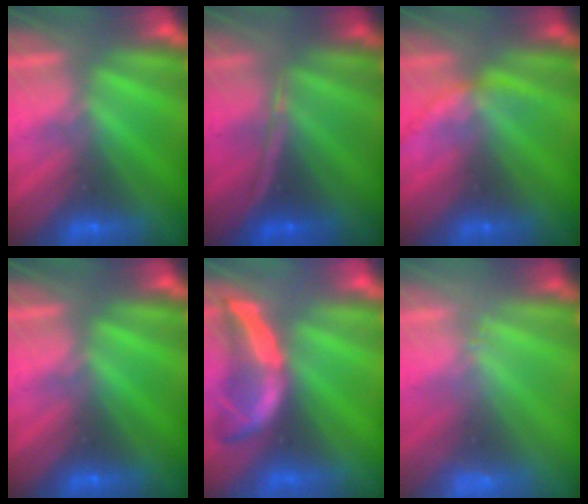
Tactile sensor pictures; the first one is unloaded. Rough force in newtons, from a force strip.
{"total": 1.3}
{"total": 1.9}
{"total": 0.0}
{"total": 1.9}
{"total": 2.4}